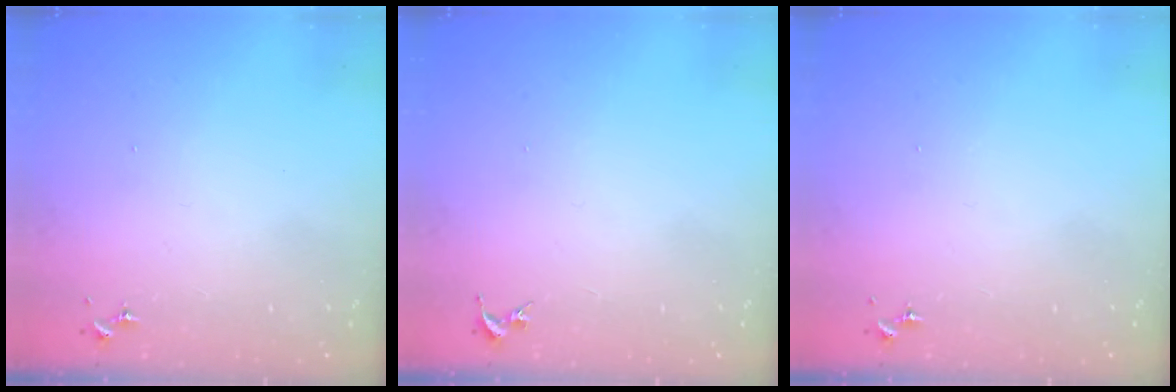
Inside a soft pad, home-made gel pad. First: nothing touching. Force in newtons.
{"total": 0.0}
{"total": 0.0}